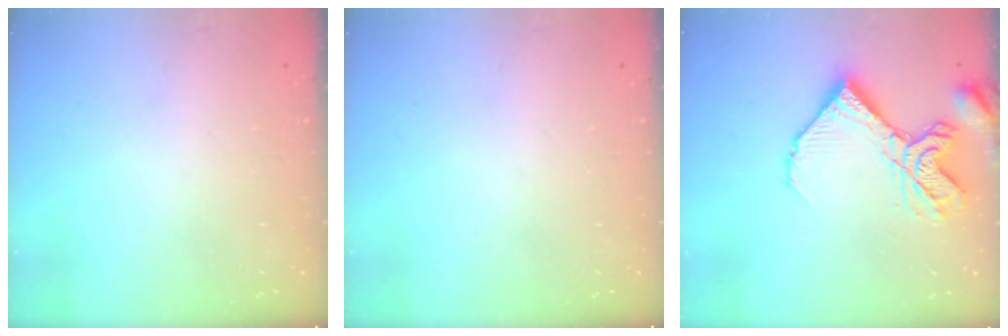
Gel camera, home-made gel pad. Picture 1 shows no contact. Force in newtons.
{"total": 0.0}
{"total": 14.4, "press": 14.3, "slide": 1.7}